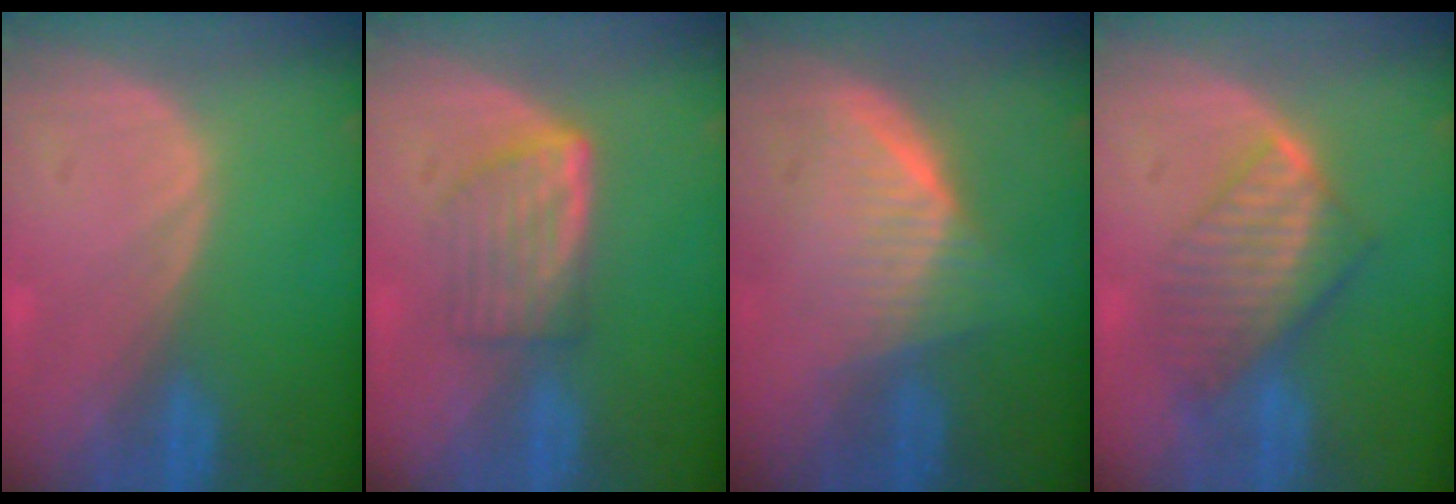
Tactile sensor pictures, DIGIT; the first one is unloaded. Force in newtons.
{"total": 5.8, "press": 5.2, "slide": 2.5}
{"total": 5.8, "press": 5.8, "slide": 0.5}
{"total": 7.7, "press": 6.9, "slide": 3.5}